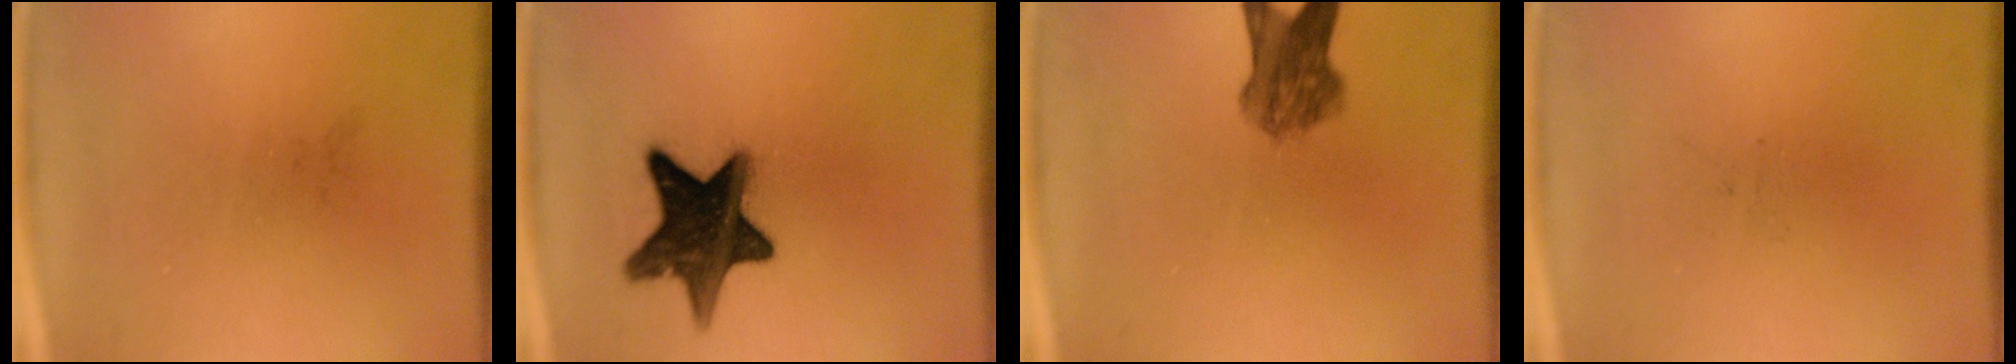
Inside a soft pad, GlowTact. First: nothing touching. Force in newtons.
{"total": 15.2}
{"total": 5.9}
{"total": 0.0}